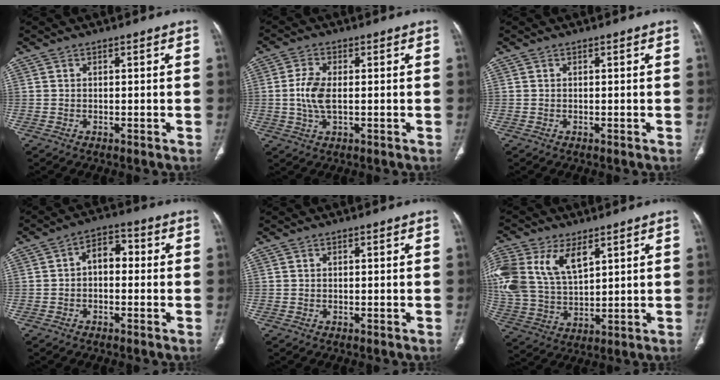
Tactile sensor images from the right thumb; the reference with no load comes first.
{"total": 5.8, "force": [0.0, 2.7, 5.1], "torque": [-0.120, 0.001, -0.001]}
{"total": 0.0}
{"total": 5.6, "force": [-0.2, 3.7, 4.2], "torque": [-0.048, 0.023, -0.015]}
{"total": 0.0}
{"total": 18.0, "force": [7.9, 10.5, 12.4], "torque": [-0.282, -0.008, 0.157]}